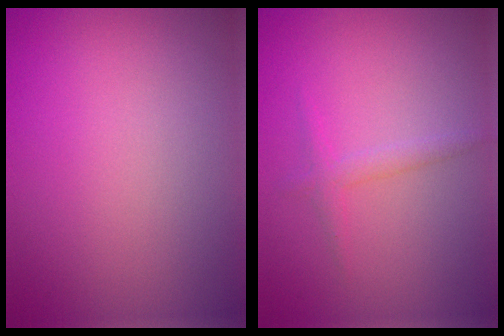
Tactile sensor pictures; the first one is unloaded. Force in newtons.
{"total": 1.4, "press": 1.4, "slide": 0.1}